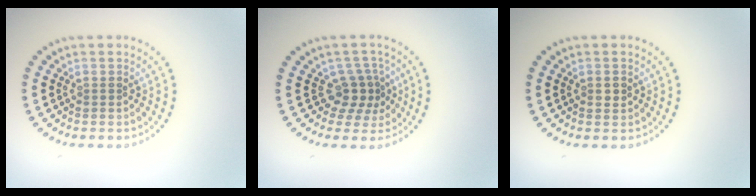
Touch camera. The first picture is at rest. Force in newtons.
{"total": 2.9, "press": 2.1, "slide": 1.9}
{"total": 1.0, "press": 1.0, "slide": 0.1}